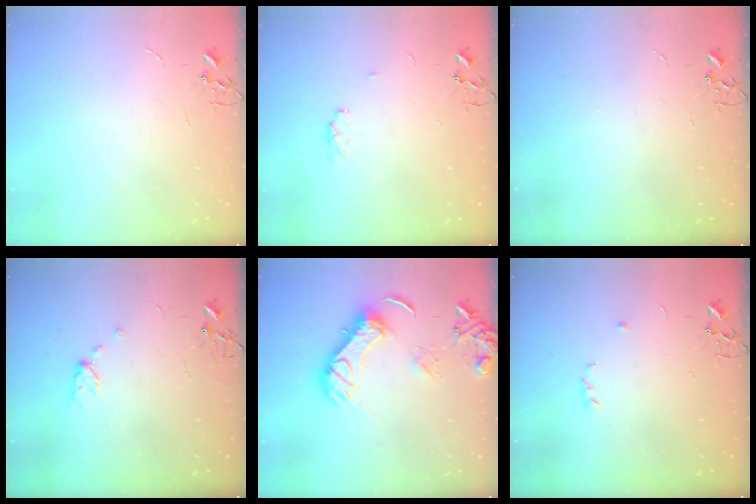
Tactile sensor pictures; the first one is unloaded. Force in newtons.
{"total": 4.5, "press": 4.5, "slide": 0.9}
{"total": 0.0}
{"total": 5.9, "press": 5.9, "slide": 0.7}
{"total": 16.7, "press": 16.7, "slide": 1.5}
{"total": 3.1, "press": 3.1, "slide": 0.5}